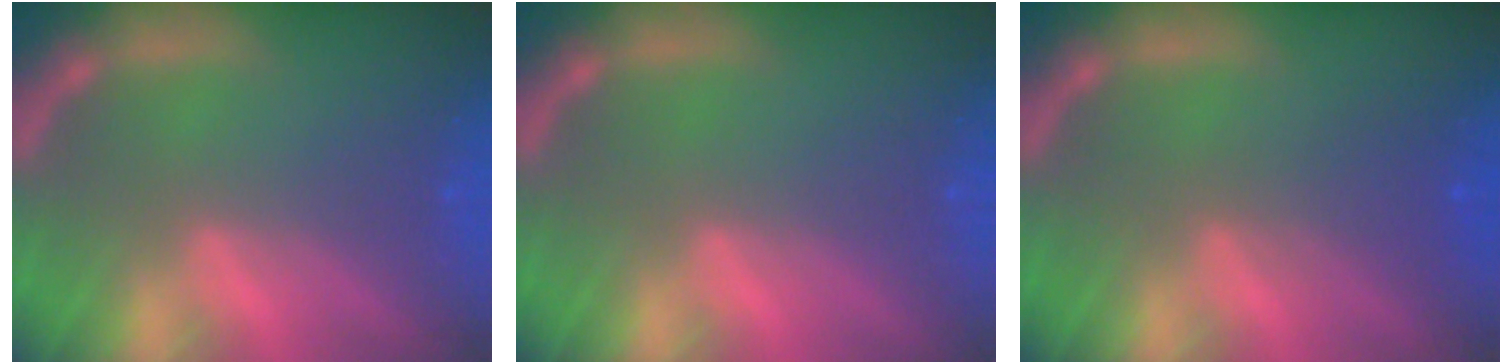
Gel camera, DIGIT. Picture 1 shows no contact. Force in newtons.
{"total": 0.0}
{"total": 2.4}